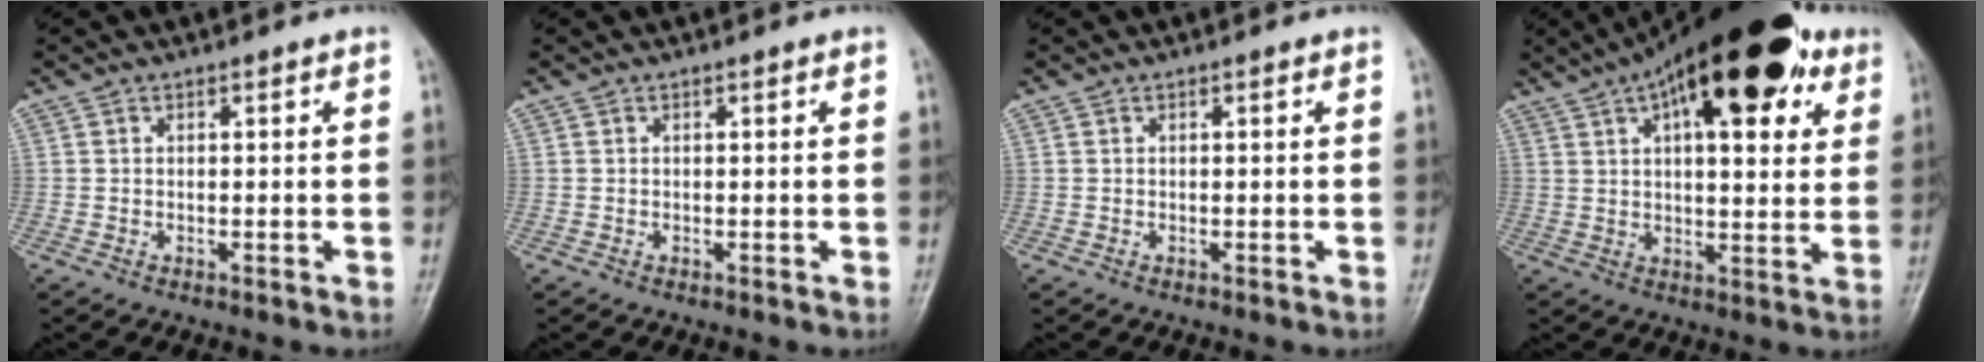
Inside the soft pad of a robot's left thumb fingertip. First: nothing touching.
{"total": 0.0}
{"total": 0.0}
{"total": 23.3, "force": [11.0, 9.7, 18.1], "torque": [-0.253, 0.005, 0.163]}